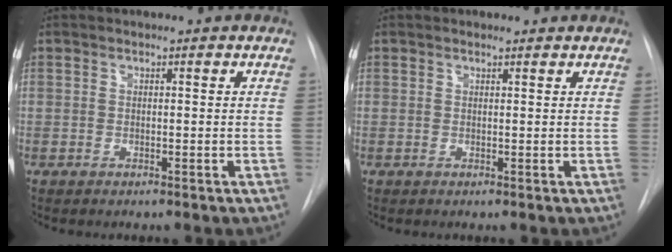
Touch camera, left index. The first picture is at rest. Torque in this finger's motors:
{"motor_torque": [0.32, -0.21, 0.11, 0.02]}